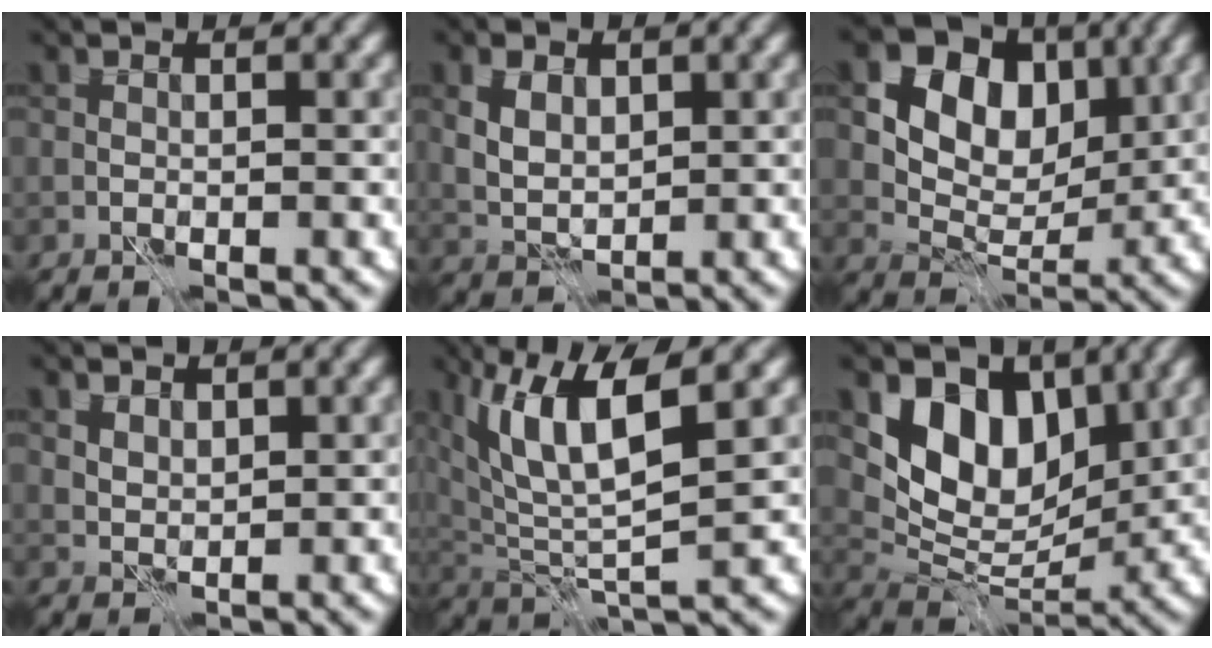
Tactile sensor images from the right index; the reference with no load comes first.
{"total": 3.3, "force": [1.1, 2.2, 2.3], "torque": [-0.051, 0.001, 0.020]}
{"total": 10.8, "force": [4.3, 7.9, 6.0], "torque": [-0.094, 0.018, 0.065]}
{"total": 1.8, "force": [1.2, 1.1, 0.6], "torque": [-0.017, -0.002, 0.025]}
{"total": 8.2, "force": [3.7, 2.5, 6.8], "torque": [-0.148, -0.004, 0.071]}
{"total": 8.4, "force": [3.7, 5.5, 5.0], "torque": [-0.084, -0.016, 0.064]}